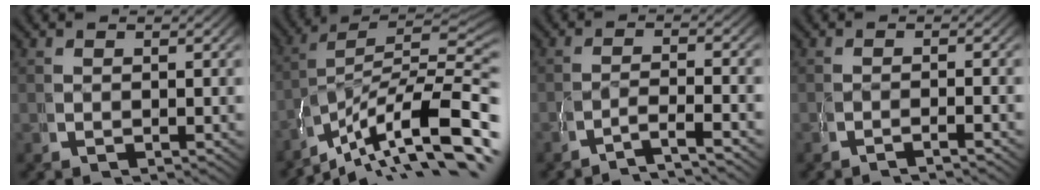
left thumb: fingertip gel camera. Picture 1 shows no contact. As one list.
[{"total": 14.4, "force": [-4.9, 8.1, 10.8], "torque": [-0.187, -0.047, -0.055]}, {"total": 3.1, "force": [-1.9, 0.5, 2.4], "torque": [-0.054, -0.008, -0.033]}, {"total": 1.5, "force": [-1.1, -0.3, 1.0], "torque": [-0.020, 0.007, -0.024]}]